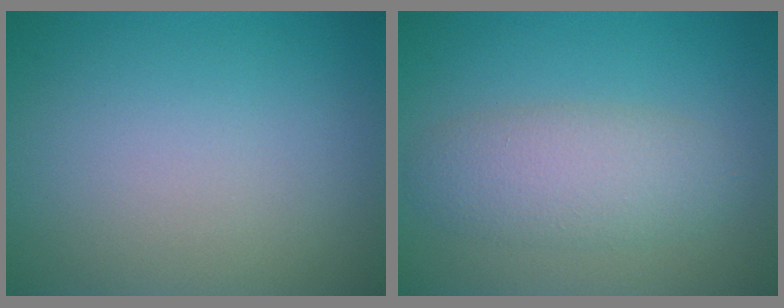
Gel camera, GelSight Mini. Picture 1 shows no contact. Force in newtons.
{"total": 4.1, "press": 4.0, "slide": 0.2}